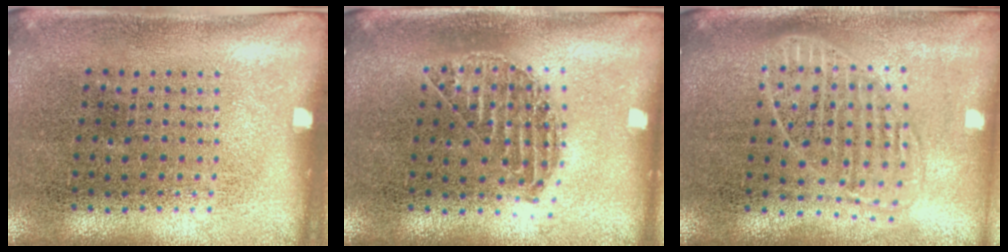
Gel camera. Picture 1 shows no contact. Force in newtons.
{"total": 1.1, "press": 1.0, "slide": 0.3}
{"total": 1.7, "press": 1.4, "slide": 1.0}